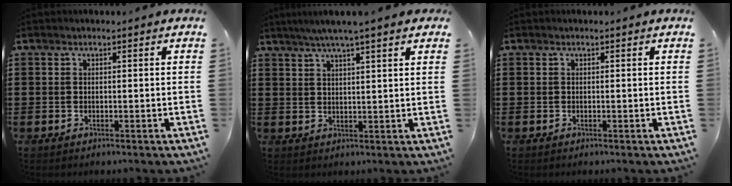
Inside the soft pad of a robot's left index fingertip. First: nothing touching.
{"total": 4.6, "force": [3.5, -0.1, 3.0], "torque": [-0.068, -0.004, 0.061]}
{"total": 0.0}